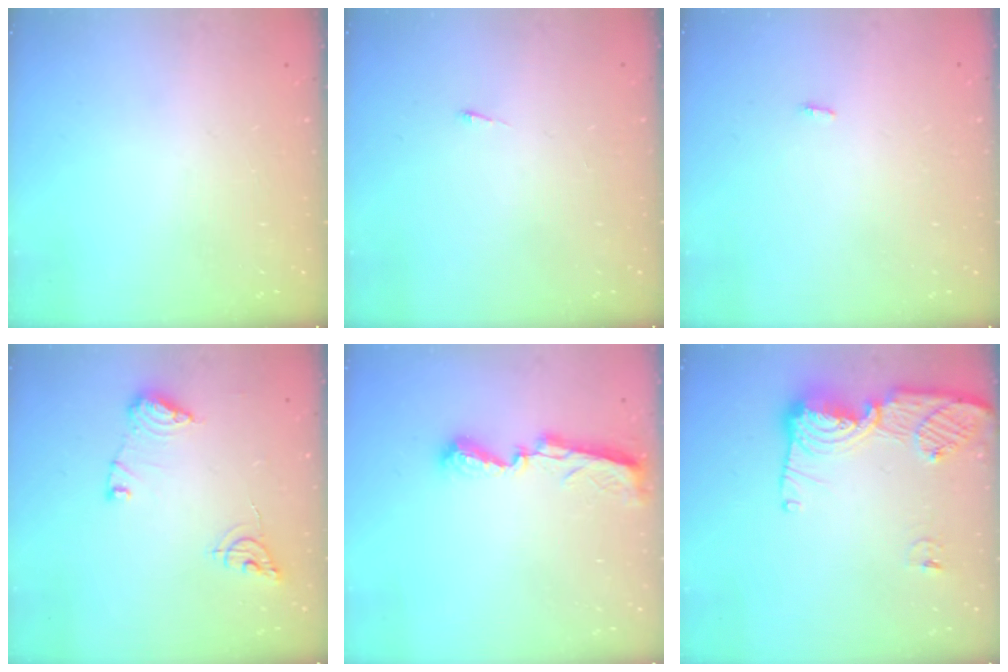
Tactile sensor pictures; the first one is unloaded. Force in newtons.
{"total": 2.6, "press": 2.5, "slide": 0.3}
{"total": 2.8, "press": 1.8, "slide": 2.2}
{"total": 10.2, "press": 10.2, "slide": 0.6}
{"total": 8.0, "press": 8.0, "slide": 0.4}
{"total": 14.0, "press": 13.9, "slide": 1.4}